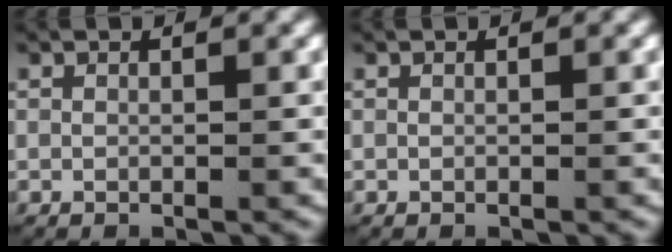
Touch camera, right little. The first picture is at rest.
{"total": 0.0}